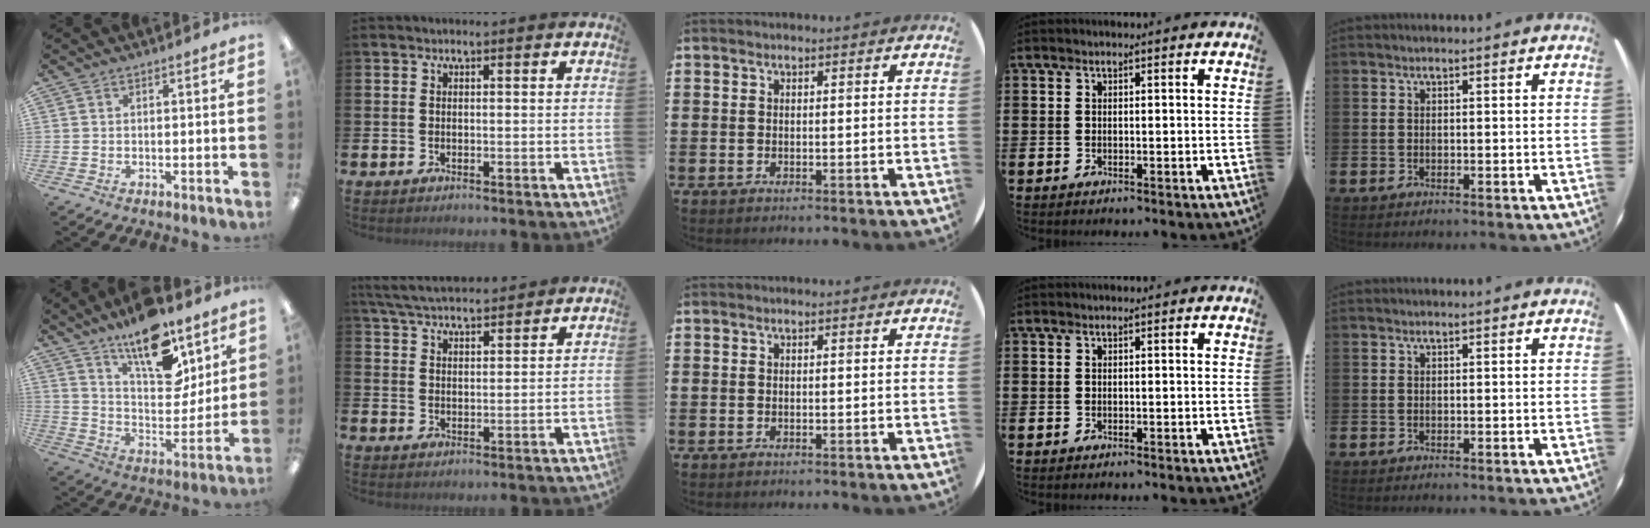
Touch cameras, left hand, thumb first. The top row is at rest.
{"thumb": {"total": 17.3, "force": [12.0, 7.6, 9.9], "torque": [-0.152, -0.074, 0.207]}, "index": {"total": 5.5, "force": [5.3, 0.7, 1.2], "torque": [-0.041, -0.023, 0.096]}}